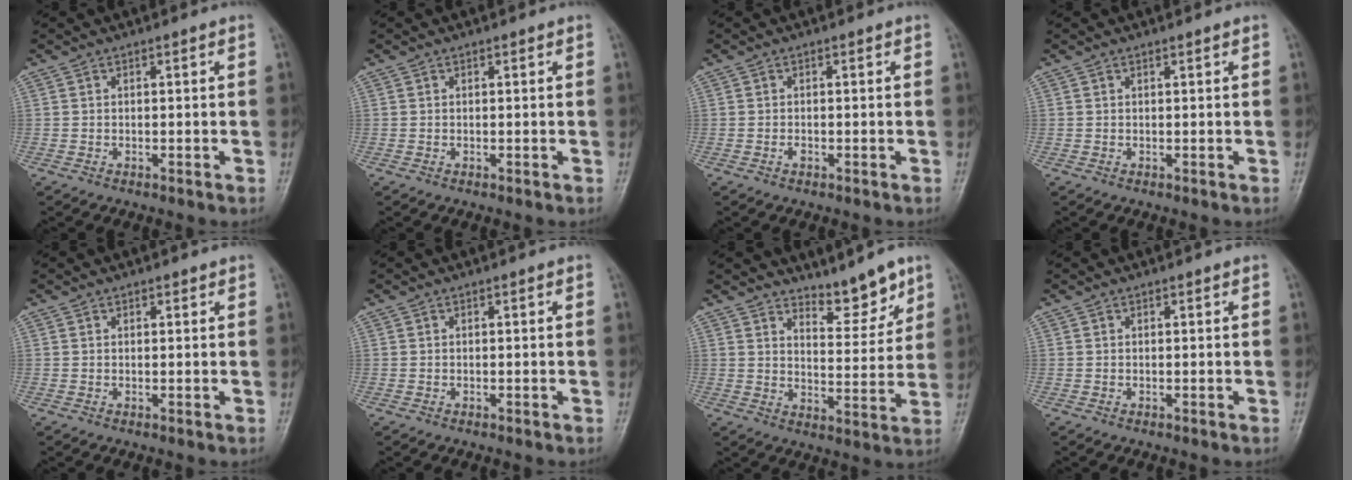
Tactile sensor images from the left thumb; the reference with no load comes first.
{"total": 0.0}
{"total": 0.7, "force": [-0.3, 0.5, 0.5], "torque": [-0.006, 0.000, -0.006]}
{"total": 0.0}
{"total": 0.7, "force": [0.5, 0.4, 0.2], "torque": [0.001, -0.004, 0.005]}
{"total": 0.0}
{"total": 7.4, "force": [6.1, 2.2, 3.5], "torque": [-0.028, -0.058, 0.102]}
{"total": 0.0}